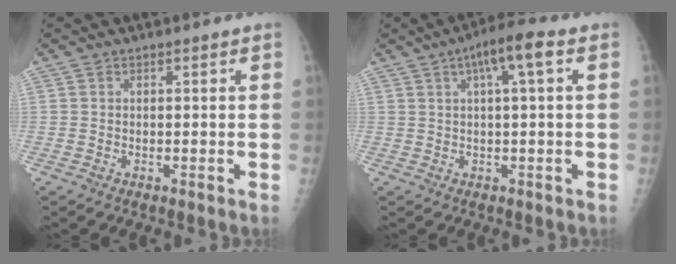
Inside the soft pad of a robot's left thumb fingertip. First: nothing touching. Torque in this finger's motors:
{"motor_torque": [0.58, 0.63, 0.71, 0.01, 0.26]}